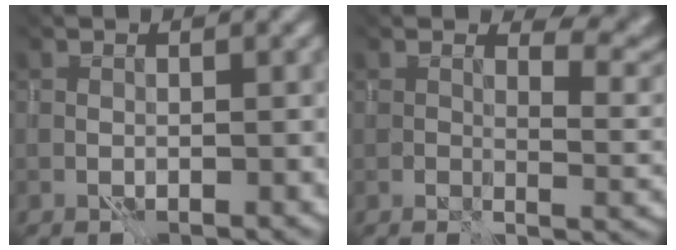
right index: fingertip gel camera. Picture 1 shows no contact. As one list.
[{"total": 4.0, "force": [1.7, 1.6, 3.3], "torque": [-0.039, -0.005, 0.039]}]